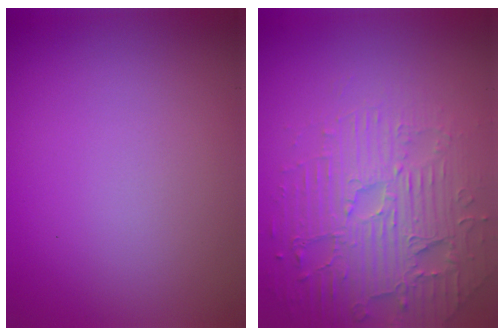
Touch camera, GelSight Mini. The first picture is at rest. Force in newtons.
{"total": 5.8, "press": 4.9, "slide": 3.2}